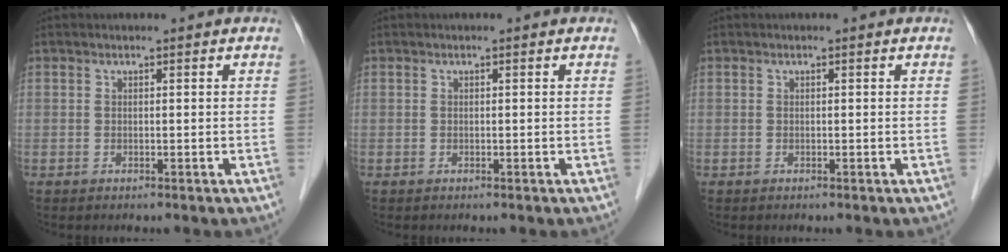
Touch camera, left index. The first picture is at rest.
{"total": 0.0}
{"total": 0.0}